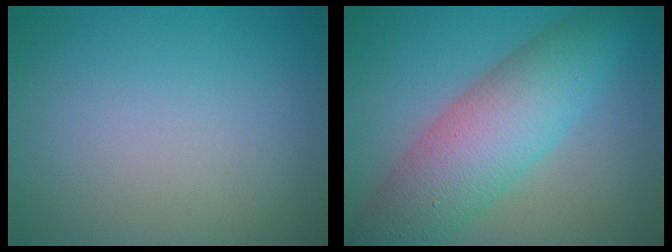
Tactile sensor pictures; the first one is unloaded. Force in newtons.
{"total": 8.1, "press": 8.1, "slide": 0.1}